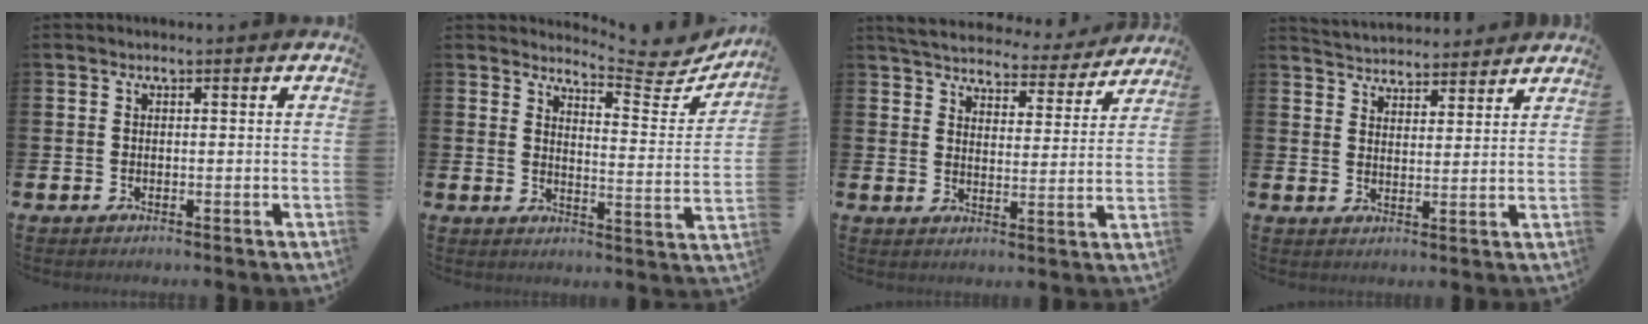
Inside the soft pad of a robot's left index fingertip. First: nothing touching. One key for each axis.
{"total": 5.6, "fx": 5.5, "fy": 0.6, "fz": 1.0, "tx": -0.019, "ty": -0.051, "tz": 0.089}
{"total": 5.2, "fx": 5.0, "fy": 1.2, "fz": 0.6, "tx": -0.029, "ty": -0.041, "tz": 0.083}
{"total": 4.4, "fx": 4.4, "fy": 0.7, "fz": -0.4, "tx": -0.015, "ty": -0.026, "tz": 0.081}